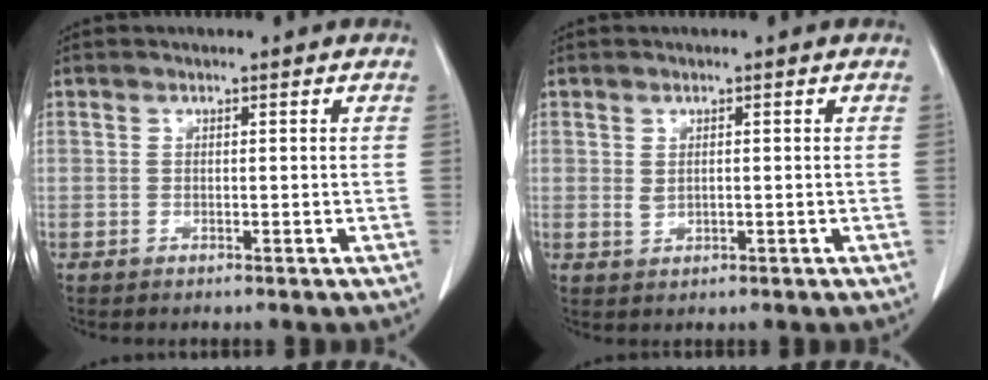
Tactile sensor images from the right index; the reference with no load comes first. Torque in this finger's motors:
{"motor_torque": [0.11, -0.11, 0.05, 0.02]}